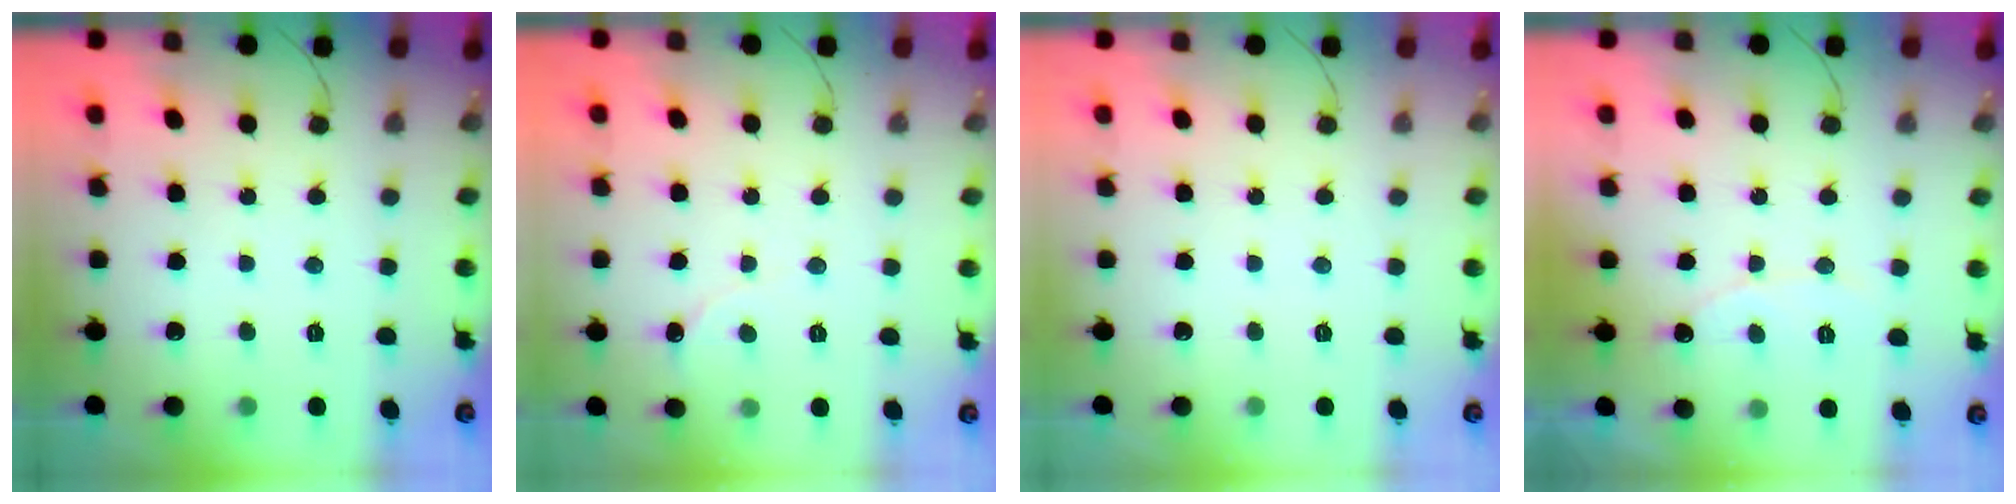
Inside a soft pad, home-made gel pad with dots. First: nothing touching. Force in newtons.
{"total": 0.0}
{"total": 0.0}
{"total": 6.3, "press": 6.3, "slide": 0.4}